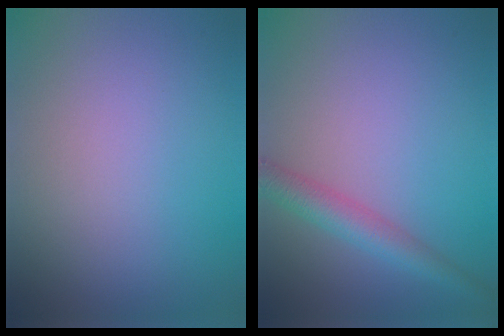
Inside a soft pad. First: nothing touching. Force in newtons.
{"total": 3.3, "press": 3.3, "slide": 0.1}